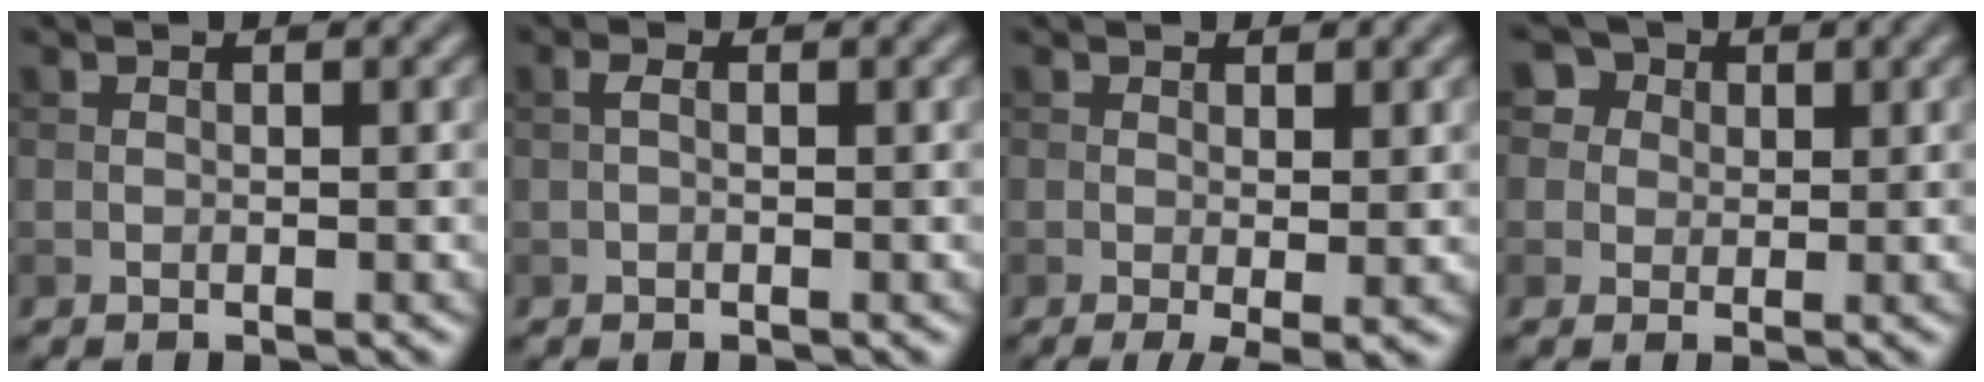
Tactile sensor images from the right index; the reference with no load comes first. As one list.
[{"total": 0.9, "force": [-0.1, 0.4, 0.8], "torque": [-0.017, 0.002, -0.004]}, {"total": 2.1, "force": [-0.2, 0.3, 2.0], "torque": [-0.033, -0.012, -0.003]}, {"total": 4.5, "force": [2.3, 3.6, 1.5], "torque": [-0.029, 0.008, 0.029]}]